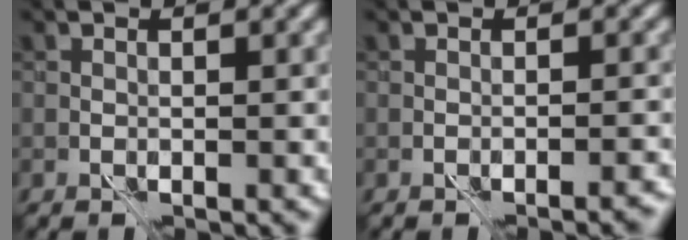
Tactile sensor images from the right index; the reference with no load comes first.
{"total": 1.9, "force": [-1.7, 0.3, 0.8], "torque": [-0.006, -0.002, -0.022]}